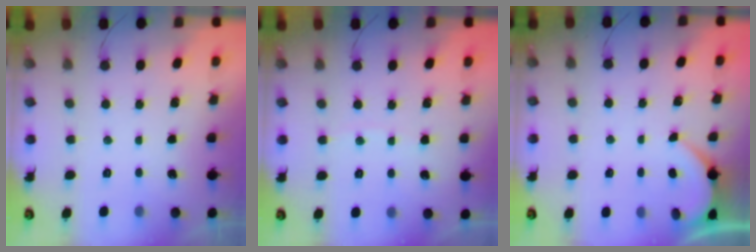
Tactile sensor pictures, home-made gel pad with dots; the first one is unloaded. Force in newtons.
{"total": 2.0, "press": 2.0, "slide": 0.3}
{"total": 1.7, "press": 1.7, "slide": 0.2}